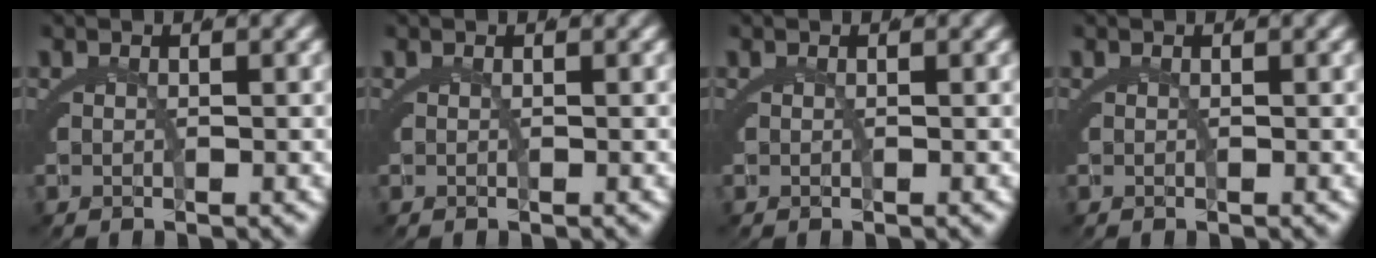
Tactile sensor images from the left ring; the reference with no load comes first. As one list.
[{"total": 0.0}, {"total": 0.0}, {"total": 0.0}]